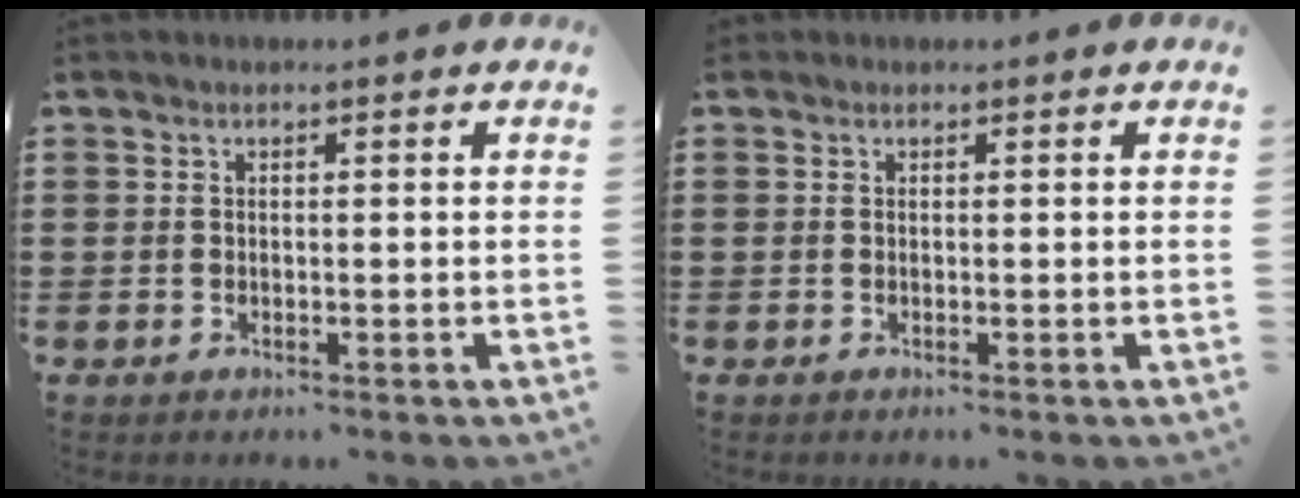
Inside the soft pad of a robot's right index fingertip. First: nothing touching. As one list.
[{"total": 0.0}]